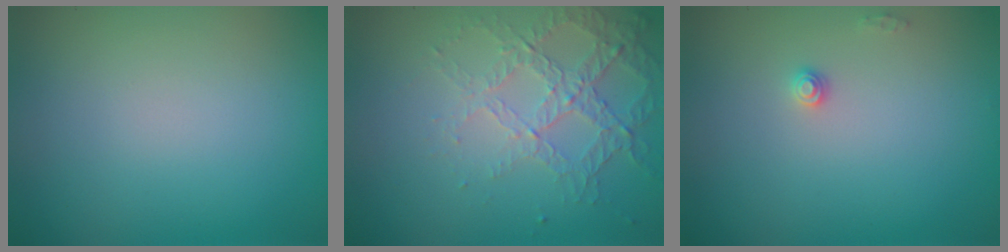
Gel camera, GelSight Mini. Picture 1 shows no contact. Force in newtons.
{"total": 4.3, "press": 2.9, "slide": 3.1}
{"total": 0.9, "press": 0.9, "slide": 0.1}